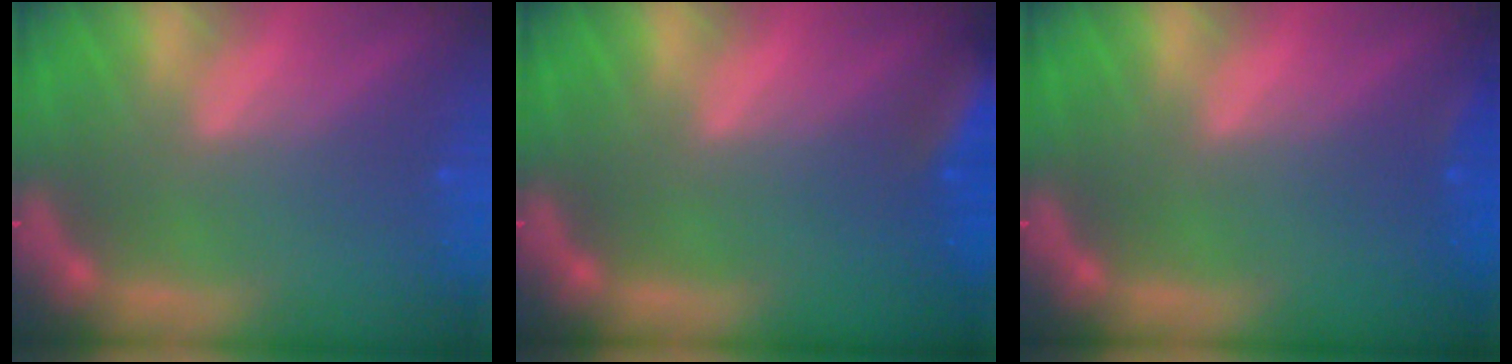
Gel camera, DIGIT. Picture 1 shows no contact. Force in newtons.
{"total": 4.4}
{"total": 0.9}